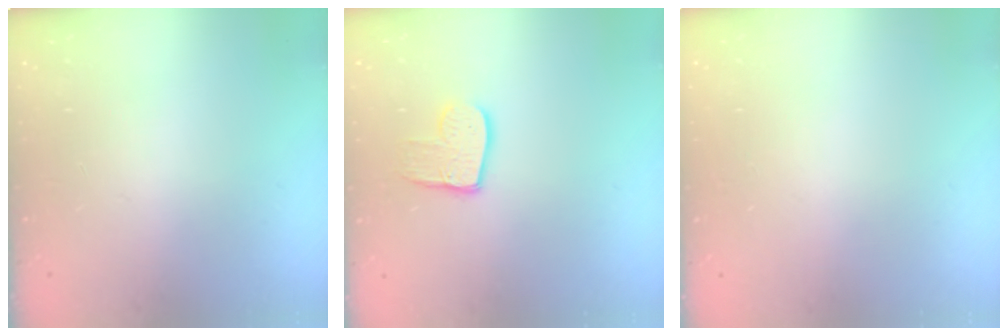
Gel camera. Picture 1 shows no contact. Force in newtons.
{"total": 10.0, "press": 9.9, "slide": 0.7}
{"total": 0.0}